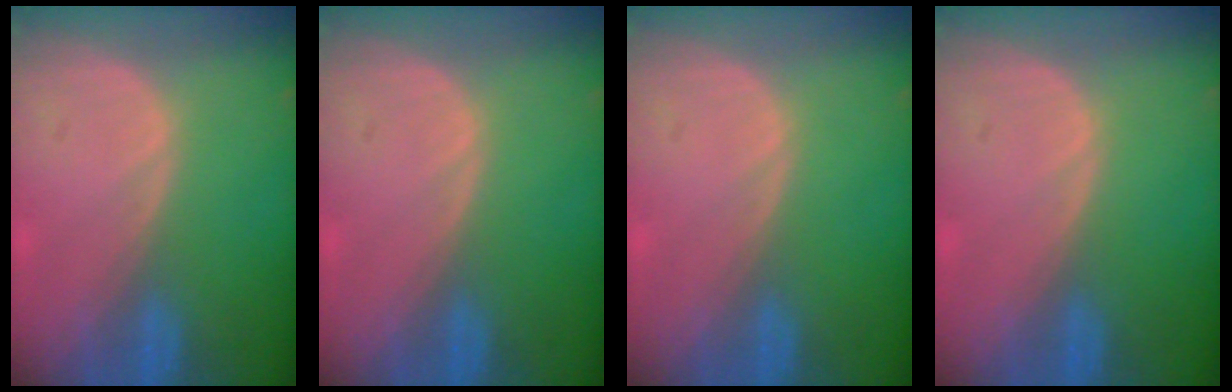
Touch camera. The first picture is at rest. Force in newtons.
{"total": 0.0}
{"total": 0.0}
{"total": 0.0}